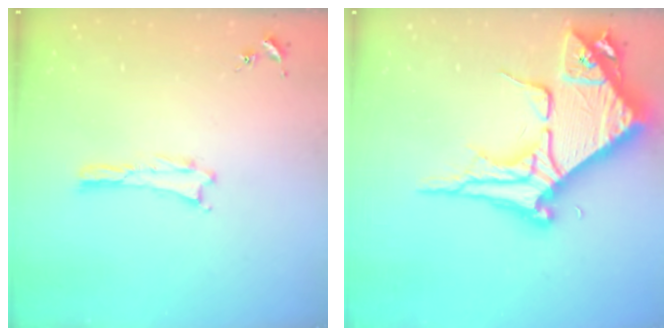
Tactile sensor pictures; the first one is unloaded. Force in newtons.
{"total": 12.6, "press": 12.5, "slide": 1.6}